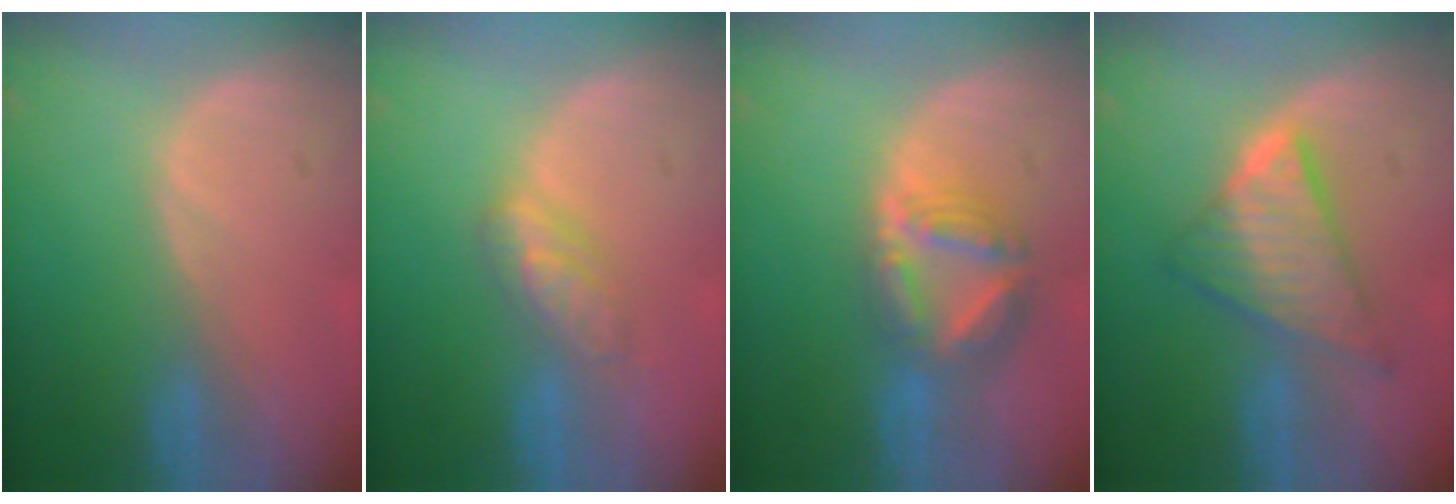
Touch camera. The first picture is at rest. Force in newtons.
{"total": 4.7, "press": 4.4, "slide": 1.4}
{"total": 8.1, "press": 7.0, "slide": 4.0}
{"total": 7.9, "press": 7.9, "slide": 0.5}